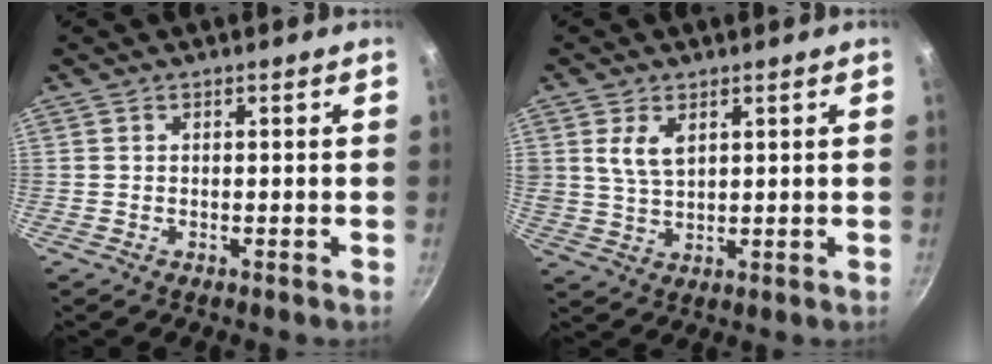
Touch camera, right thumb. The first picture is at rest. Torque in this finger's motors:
{"motor_torque": [2.32, 2.69, 1.10, -0.79, 0.77]}